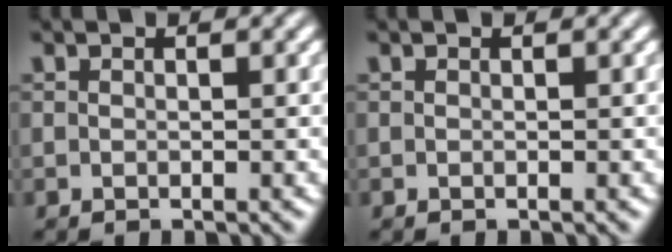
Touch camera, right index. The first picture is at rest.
{"total": 0.0}